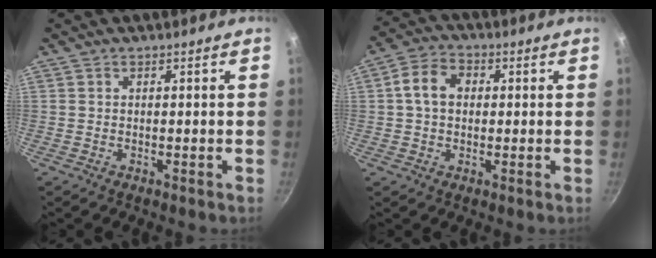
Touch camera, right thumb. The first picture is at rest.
{"total": 7.0, "force": [0.8, 5.3, 4.5], "torque": [-0.067, 0.016, 0.004]}